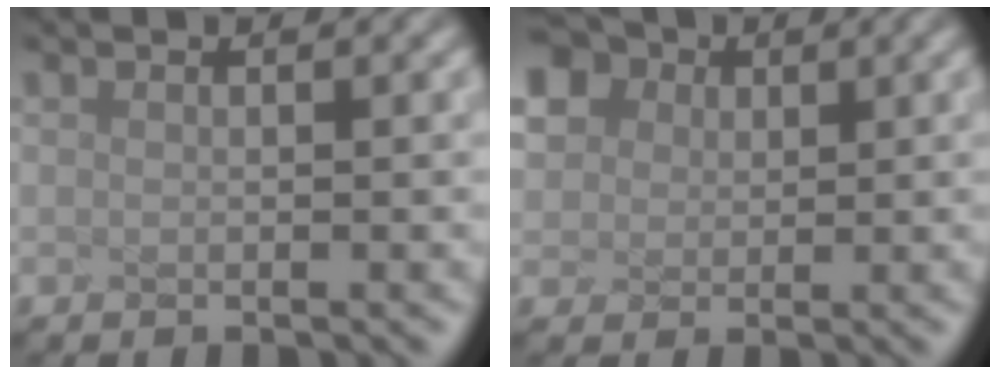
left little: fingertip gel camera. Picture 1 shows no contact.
{"total": 5.3, "force": [2.6, 4.2, 1.8], "torque": [-0.100, 0.019, 0.079]}